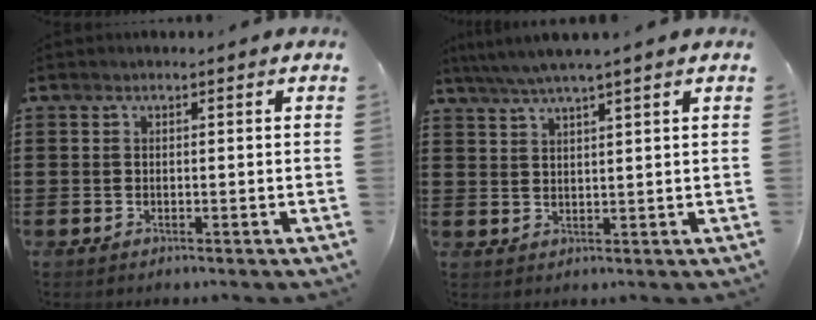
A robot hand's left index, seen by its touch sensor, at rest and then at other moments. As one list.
[{"total": 3.5, "force": [2.9, -0.5, 2.0], "torque": [-0.046, -0.004, 0.051]}]